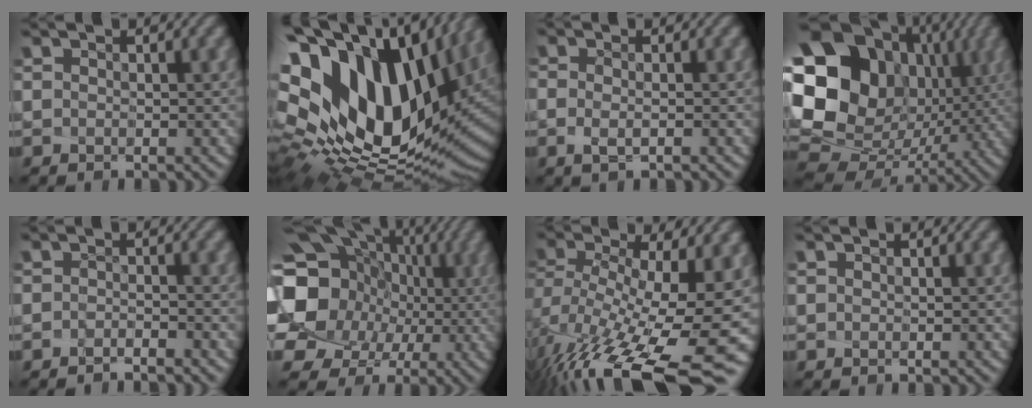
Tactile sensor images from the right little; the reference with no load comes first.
{"total": 18.8, "force": [5.2, 11.6, 13.9], "torque": [-0.285, -0.014, 0.129]}
{"total": 1.3, "force": [-1.0, -0.3, 0.7], "torque": [0.001, -0.015, -0.013]}
{"total": 21.9, "force": [3.9, 19.2, 9.9], "torque": [-0.225, 0.008, 0.070]}
{"total": 2.4, "force": [-2.0, -1.2, -0.4], "torque": [0.006, -0.018, -0.026]}
{"total": 17.0, "force": [-0.6, 14.8, 8.2], "torque": [-0.175, -0.004, -0.021]}
{"total": 13.7, "force": [-6.2, 4.3, 11.4], "torque": [-0.214, -0.037, -0.077]}
{"total": 0.0}